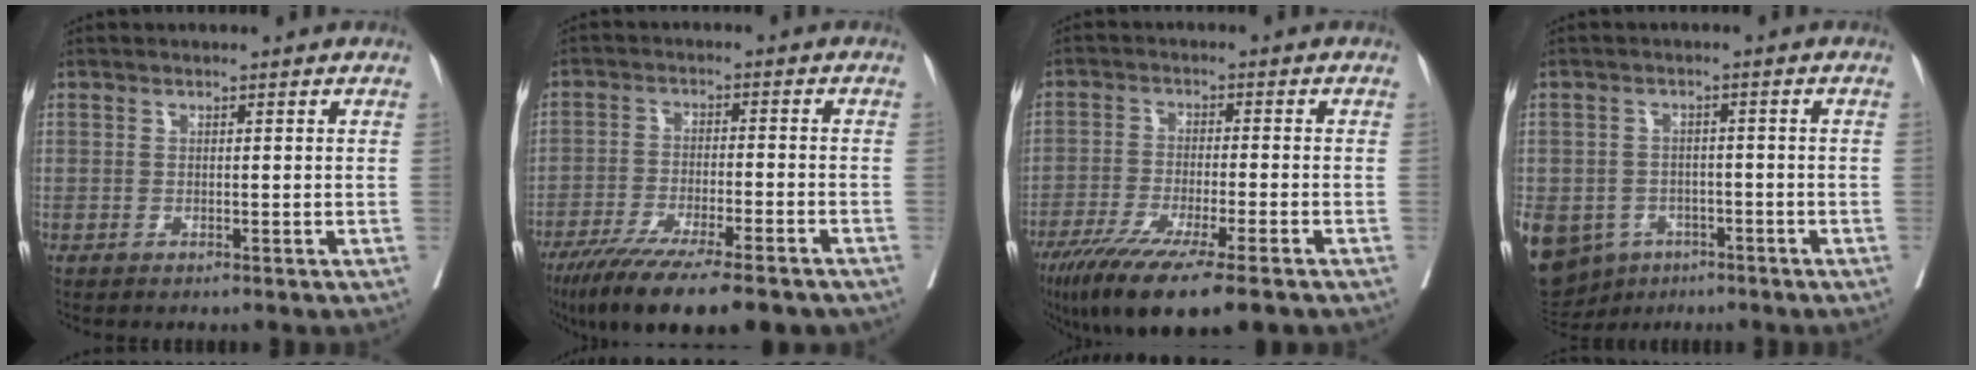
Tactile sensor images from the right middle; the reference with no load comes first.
{"total": 16.9, "force": [-13.0, 2.6, 10.5], "torque": [-0.148, -0.033, -0.202]}
{"total": 13.6, "force": [-9.5, 0.8, 9.7], "torque": [-0.163, -0.039, -0.154]}
{"total": 16.9, "force": [-8.0, 13.4, 6.5], "torque": [-0.196, -0.002, -0.106]}